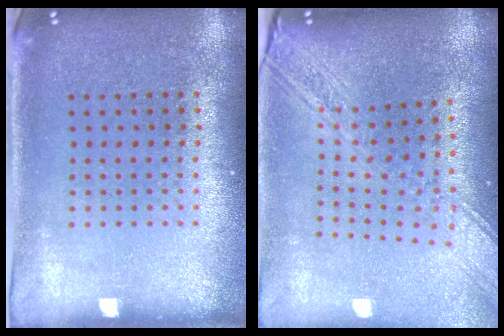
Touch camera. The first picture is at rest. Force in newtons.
{"total": 2.8, "press": 2.2, "slide": 1.7}